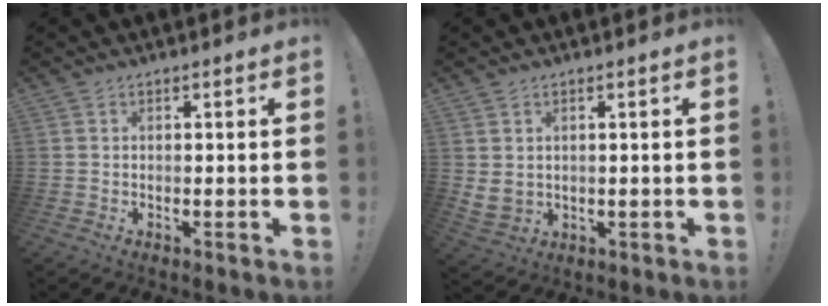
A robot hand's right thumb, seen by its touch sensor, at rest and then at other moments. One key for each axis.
{"total": 3.8, "fx": 2.1, "fy": 2.7, "fz": 1.7, "tx": -0.039, "ty": -0.011, "tz": 0.041}